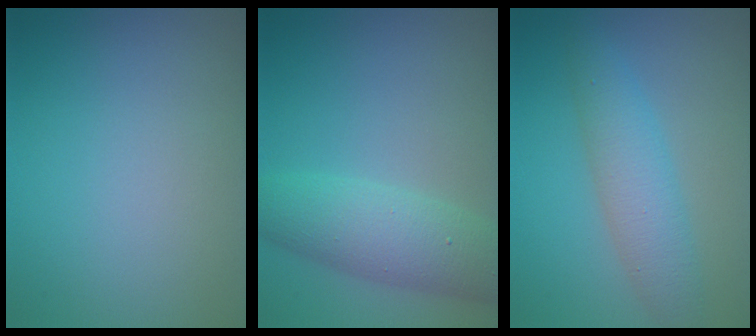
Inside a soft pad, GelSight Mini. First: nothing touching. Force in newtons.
{"total": 5.3, "press": 5.3, "slide": 0.1}
{"total": 3.7, "press": 3.7, "slide": 0.1}